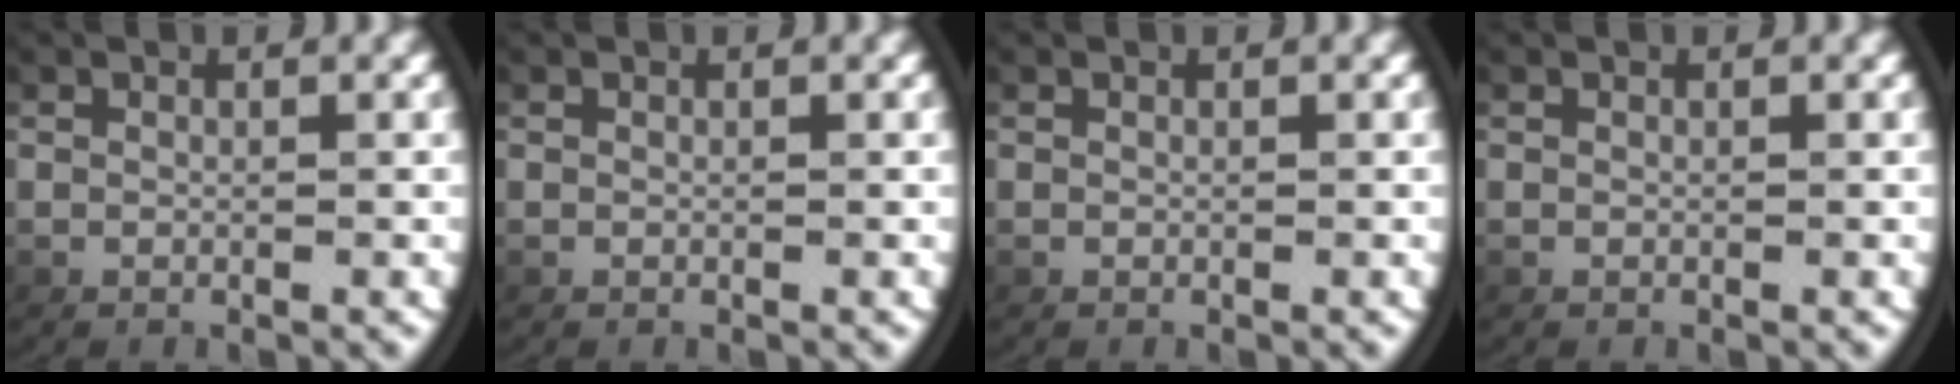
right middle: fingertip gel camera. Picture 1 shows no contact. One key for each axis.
{"total": 0.0}
{"total": 0.0}
{"total": 0.0}